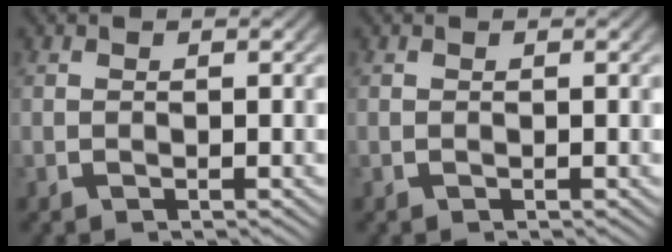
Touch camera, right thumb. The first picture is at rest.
{"total": 0.0}